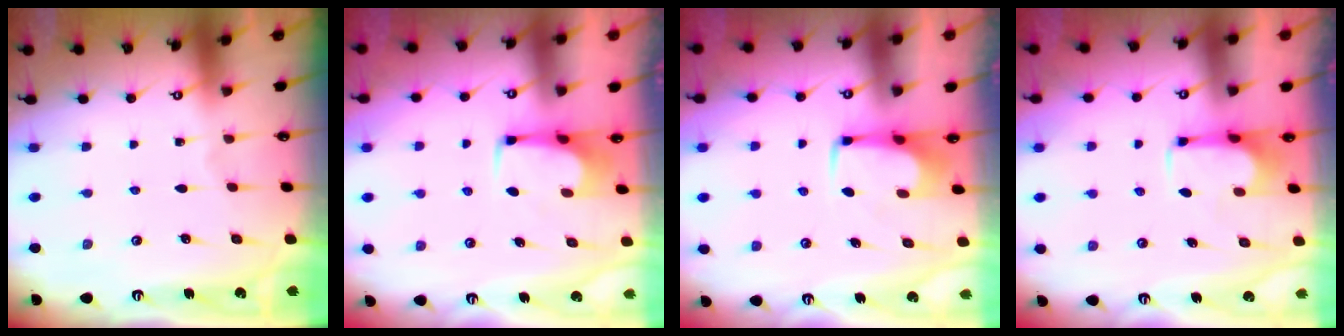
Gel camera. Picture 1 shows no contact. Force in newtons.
{"total": 0.7, "press": 0.6, "slide": 0.3}
{"total": 1.8, "press": 1.6, "slide": 0.6}
{"total": 0.8, "press": 0.6, "slide": 0.6}